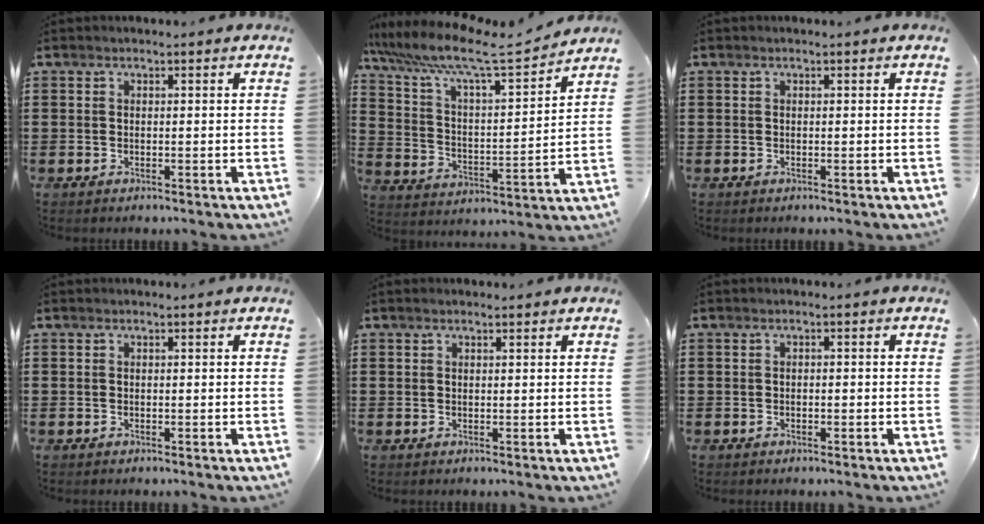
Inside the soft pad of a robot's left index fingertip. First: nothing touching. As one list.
[{"total": 8.8, "force": [7.2, 0.8, 5.0], "torque": [-0.126, -0.045, 0.115]}, {"total": 0.0}, {"total": 0.0}, {"total": 0.7, "force": [0.6, 0.2, 0.4], "torque": [-0.008, 0.002, 0.012]}, {"total": 0.6, "force": [-0.5, 0.3, 0.3], "torque": [-0.008, -0.002, -0.009]}]